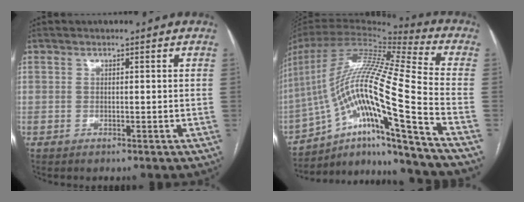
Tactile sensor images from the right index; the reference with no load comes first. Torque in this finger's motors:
{"motor_torque": [1.40, -0.74, 1.05, 0.21]}